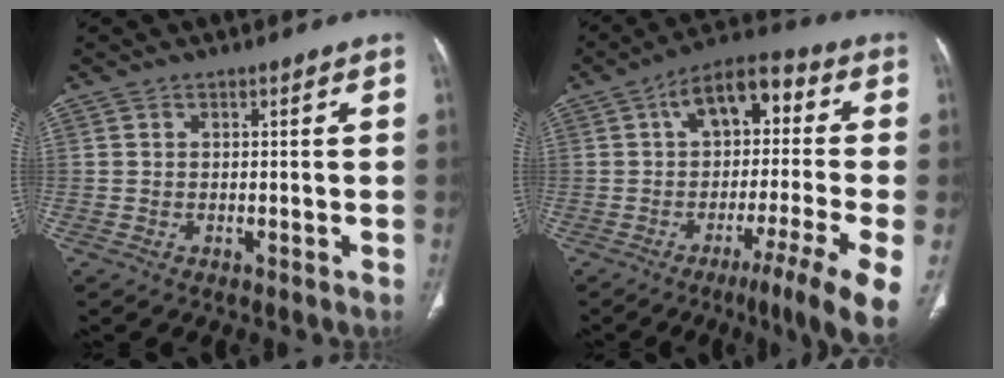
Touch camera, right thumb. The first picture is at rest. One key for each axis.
{"total": 17.8, "fx": -2.6, "fy": 4.4, "fz": 17.0, "tx": -0.251, "ty": 0.032, "tz": -0.049}